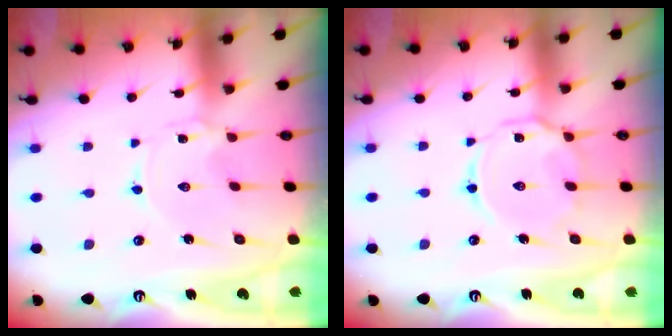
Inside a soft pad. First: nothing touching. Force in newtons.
{"total": 9.3, "press": 9.3, "slide": 0.6}